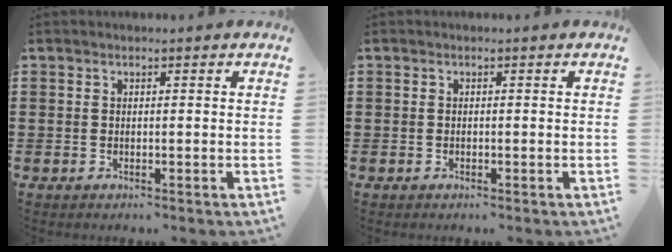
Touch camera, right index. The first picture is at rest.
{"total": 0.0}